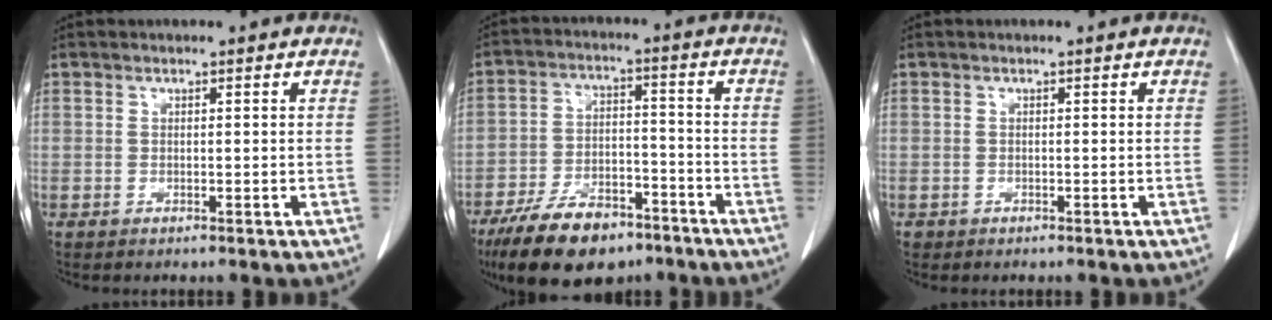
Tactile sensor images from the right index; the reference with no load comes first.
{"total": 13.5, "force": [-9.7, 5.8, 7.3], "torque": [-0.125, -0.003, -0.166]}
{"total": 0.5, "force": [-0.3, 0.4, 0.0], "torque": [-0.006, 0.003, -0.006]}